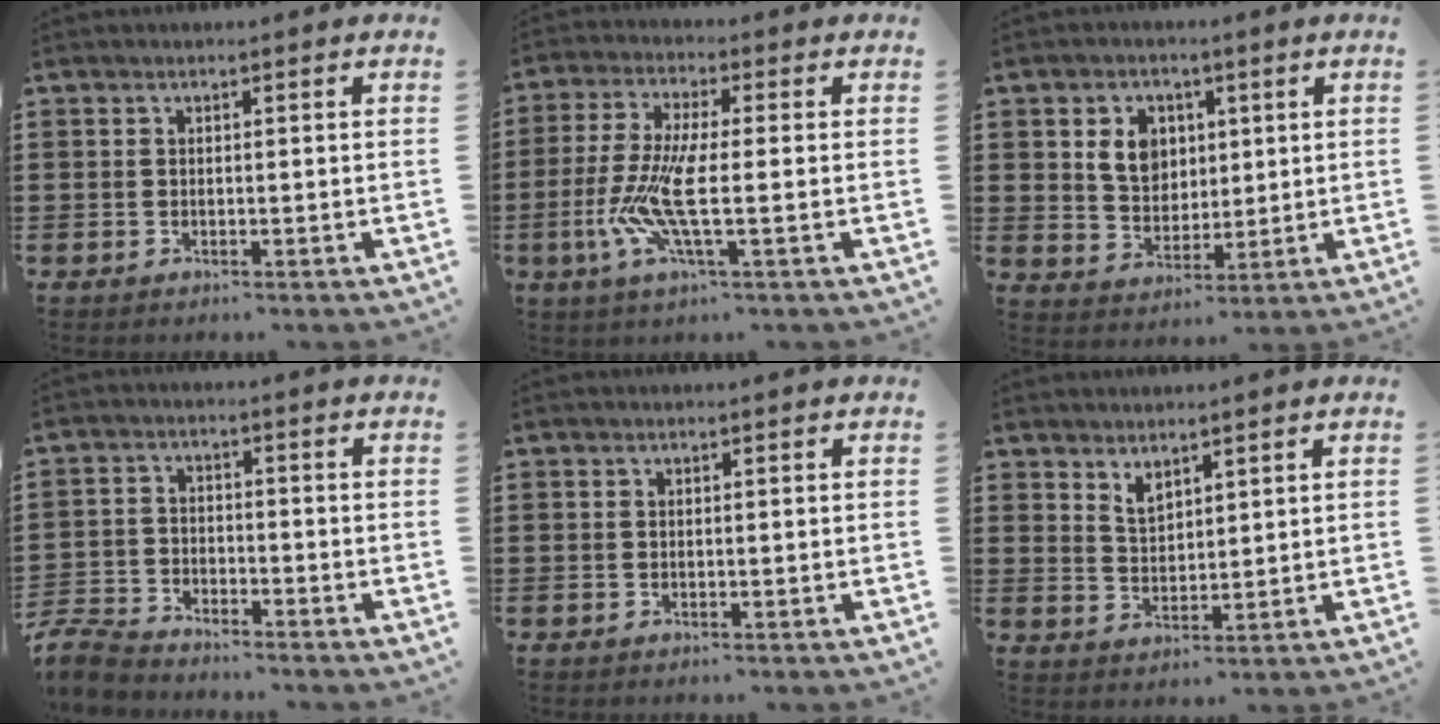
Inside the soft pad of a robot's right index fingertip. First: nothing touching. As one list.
[{"total": 9.5, "force": [-2.1, 2.0, 9.1], "torque": [-0.208, -0.022, -0.047]}, {"total": 6.1, "force": [1.9, 5.1, 2.8], "torque": [-0.069, 0.014, 0.031]}, {"total": 4.8, "force": [-4.6, 1.0, 0.7], "torque": [-0.042, -0.002, -0.102]}, {"total": 0.0}, {"total": 2.8, "force": [2.3, 1.4, 0.8], "torque": [-0.023, 0.005, 0.043]}]